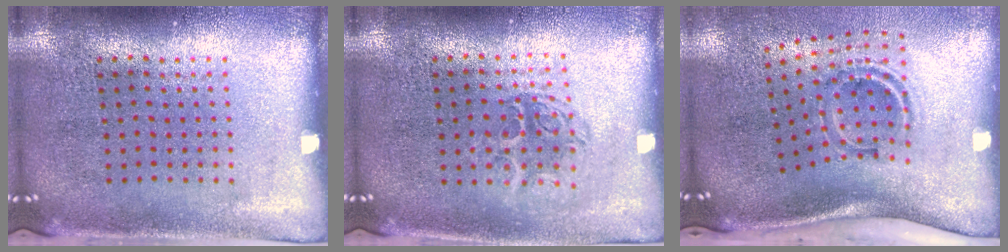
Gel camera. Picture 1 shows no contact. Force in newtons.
{"total": 1.3, "press": 1.0, "slide": 0.7}
{"total": 2.1, "press": 1.2, "slide": 1.7}